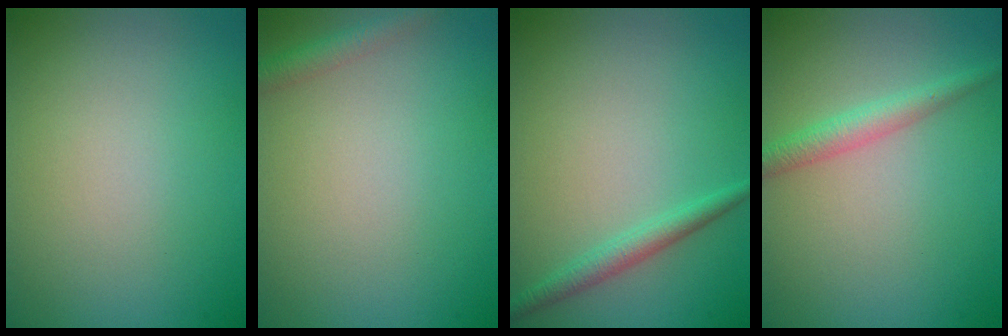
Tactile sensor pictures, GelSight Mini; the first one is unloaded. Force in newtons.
{"total": 1.7, "press": 1.7, "slide": 0.1}
{"total": 1.8, "press": 1.8, "slide": 0.0}
{"total": 2.2, "press": 2.2, "slide": 0.2}